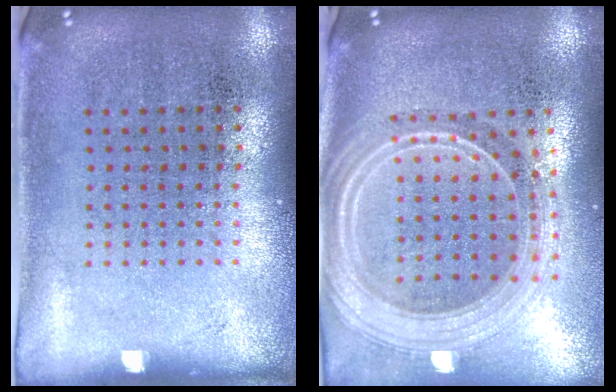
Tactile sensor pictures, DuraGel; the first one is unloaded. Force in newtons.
{"total": 2.6, "press": 2.2, "slide": 1.4}